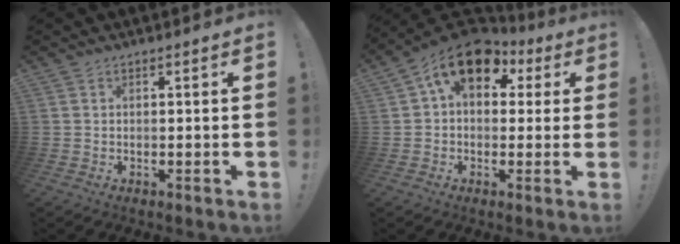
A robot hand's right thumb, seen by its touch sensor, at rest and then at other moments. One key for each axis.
{"total": 14.5, "fx": 6.7, "fy": 8.9, "fz": 9.2, "tx": -0.145, "ty": -0.027, "tz": 0.124}